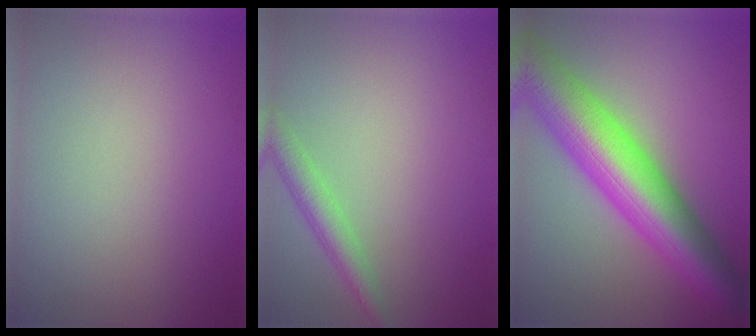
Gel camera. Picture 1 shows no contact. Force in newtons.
{"total": 2.6, "press": 2.6, "slide": 0.1}
{"total": 11.5, "press": 11.5, "slide": 0.3}